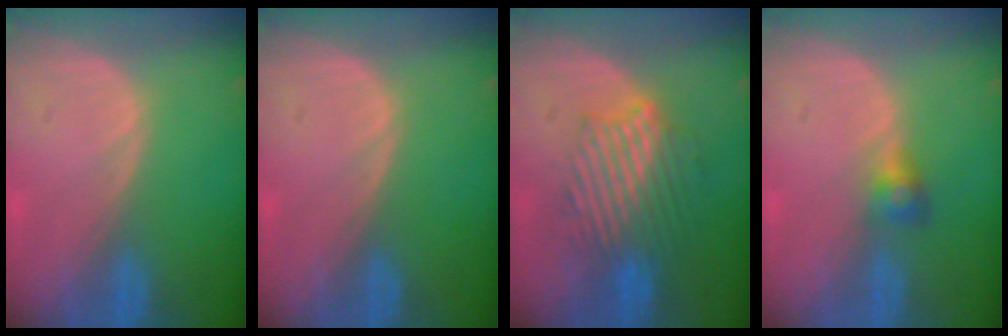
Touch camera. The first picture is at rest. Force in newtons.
{"total": 0.0}
{"total": 9.1, "press": 8.5, "slide": 3.1}
{"total": 2.6, "press": 2.5, "slide": 0.2}